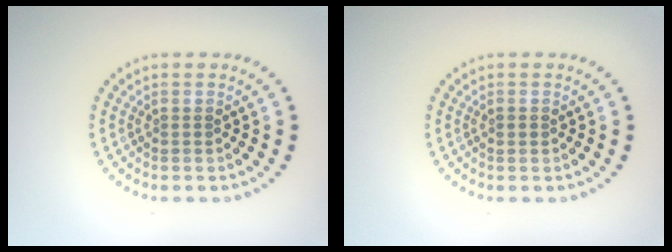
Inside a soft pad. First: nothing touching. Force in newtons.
{"total": 0.6, "press": 0.6, "slide": 0.0}